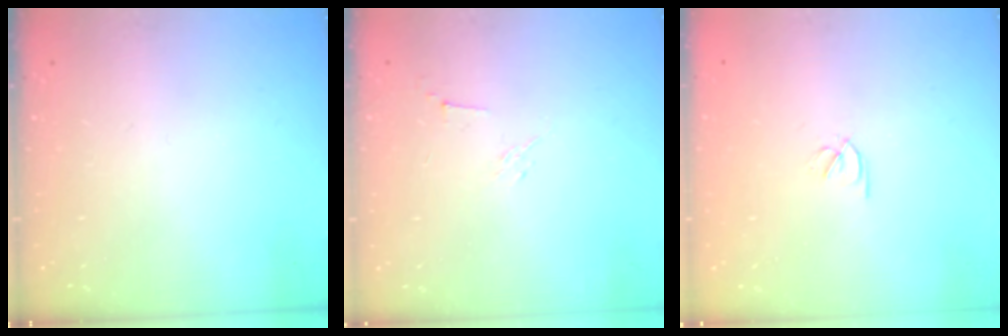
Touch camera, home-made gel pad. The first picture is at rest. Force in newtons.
{"total": 2.9, "press": 2.8, "slide": 0.8}
{"total": 1.8, "press": 1.7, "slide": 0.5}